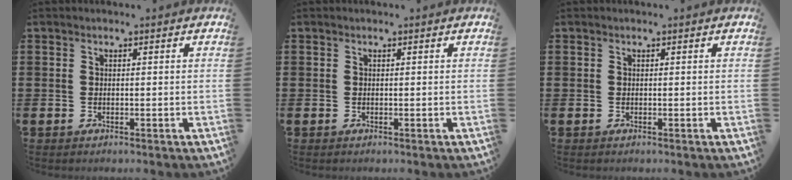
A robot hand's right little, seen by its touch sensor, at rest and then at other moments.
{"total": 0.0}
{"total": 0.0}